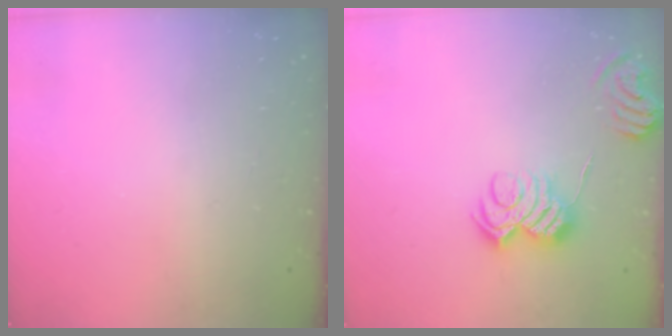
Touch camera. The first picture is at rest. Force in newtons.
{"total": 9.6, "press": 9.6, "slide": 0.5}